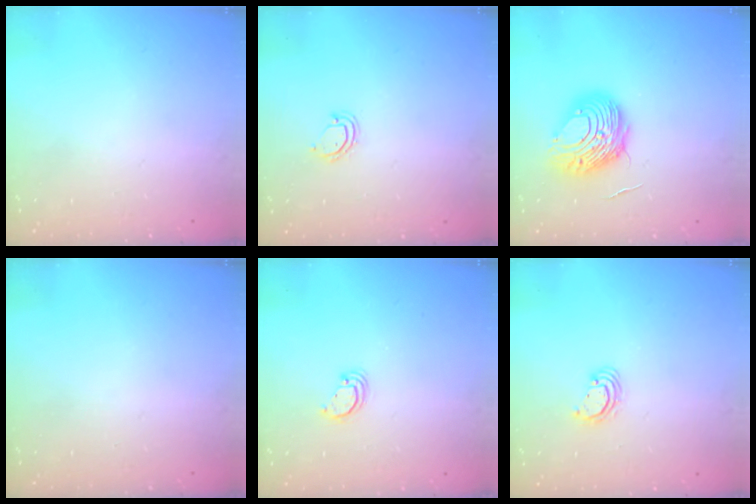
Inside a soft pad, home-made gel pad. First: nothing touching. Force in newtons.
{"total": 4.7, "press": 4.6, "slide": 0.4}
{"total": 9.6, "press": 9.6, "slide": 0.8}
{"total": 0.0}
{"total": 2.9, "press": 2.9, "slide": 0.1}
{"total": 3.3, "press": 3.3, "slide": 0.2}